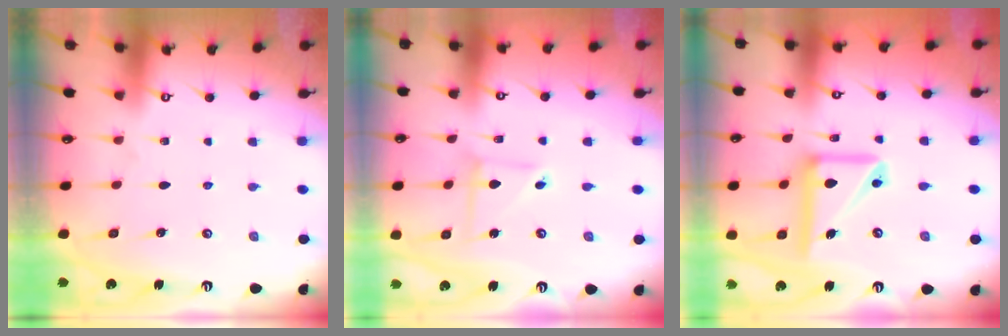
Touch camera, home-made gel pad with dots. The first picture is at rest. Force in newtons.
{"total": 4.1, "press": 4.1, "slide": 0.4}
{"total": 14.8, "press": 14.6, "slide": 2.4}